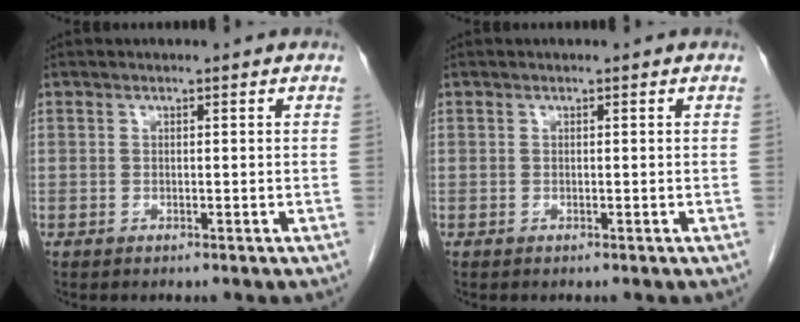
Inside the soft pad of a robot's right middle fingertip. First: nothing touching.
{"total": 0.0}